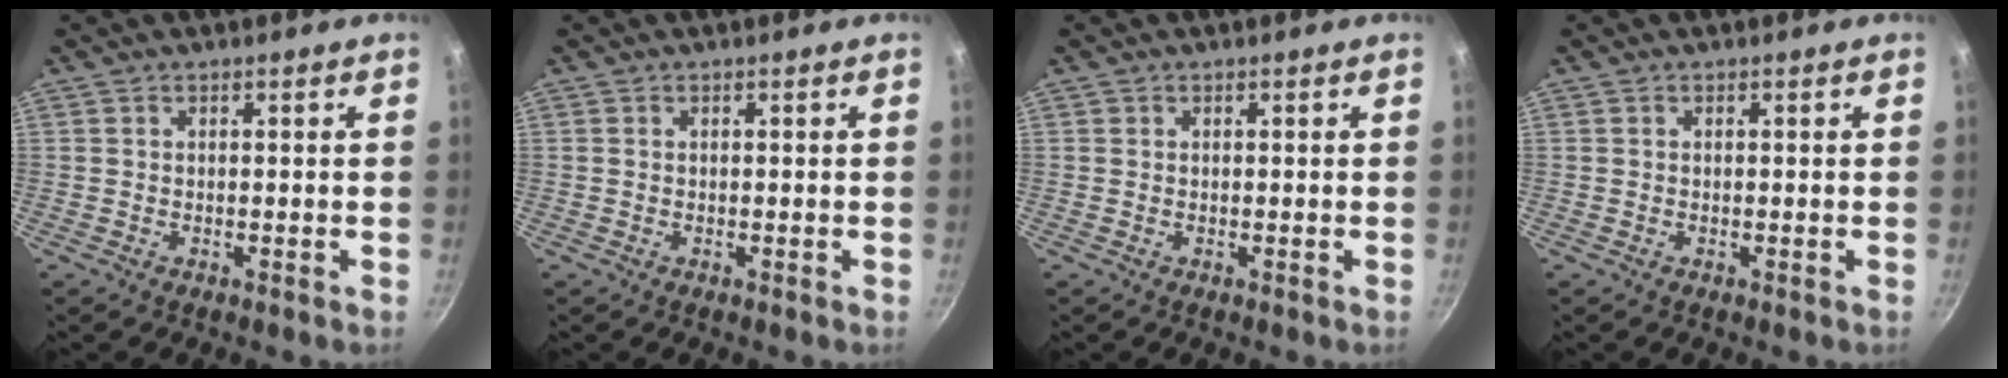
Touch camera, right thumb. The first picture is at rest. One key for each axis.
{"total": 0.0}
{"total": 0.0}
{"total": 0.0}